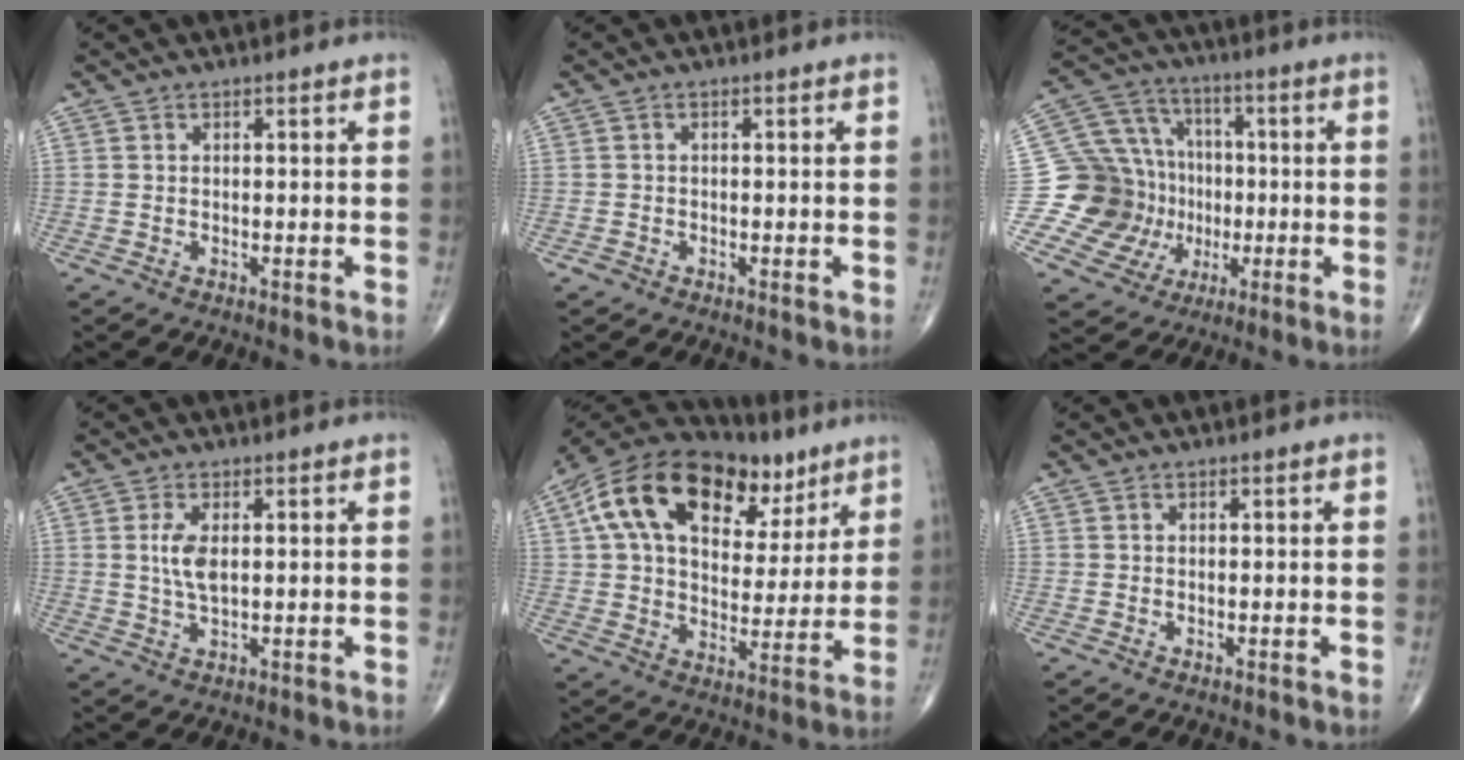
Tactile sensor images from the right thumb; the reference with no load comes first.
{"total": 1.0, "force": [-0.5, 0.8, 0.3], "torque": [-0.003, 0.000, -0.011]}
{"total": 17.5, "force": [-2.0, 16.2, 6.4], "torque": [-0.080, 0.059, -0.023]}
{"total": 4.7, "force": [0.8, 2.1, 4.2], "torque": [-0.088, -0.005, 0.018]}
{"total": 25.8, "force": [11.9, 15.0, 17.4], "torque": [-0.273, 0.015, 0.195]}
{"total": 0.0}